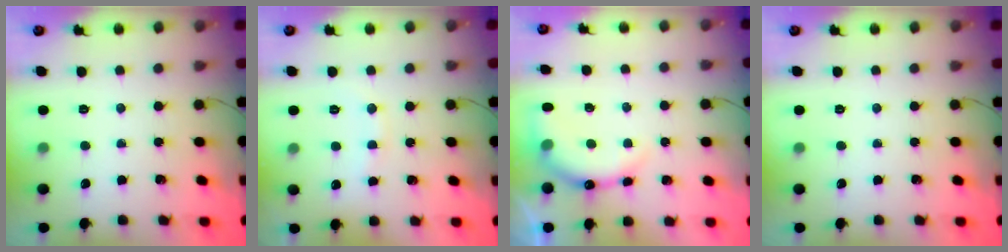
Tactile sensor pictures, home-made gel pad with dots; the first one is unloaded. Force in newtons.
{"total": 7.5, "press": 7.3, "slide": 1.5}
{"total": 9.6, "press": 9.6, "slide": 0.3}
{"total": 0.0}